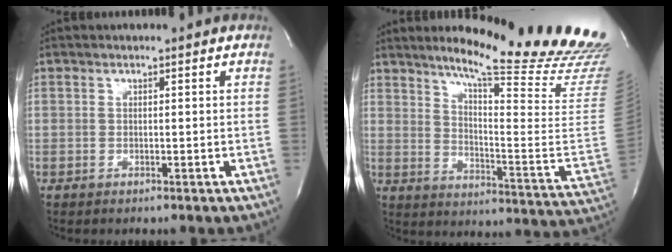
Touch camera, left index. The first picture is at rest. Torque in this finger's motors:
{"motor_torque": [-0.05, -0.49, 0.35, 0.08]}